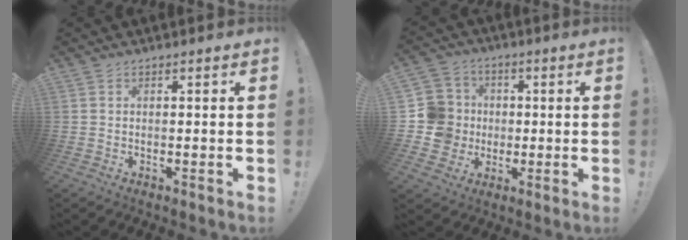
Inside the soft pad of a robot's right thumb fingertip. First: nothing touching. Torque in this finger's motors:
{"motor_torque": [0.79, 0.96, 0.45, -0.37, 0.04]}